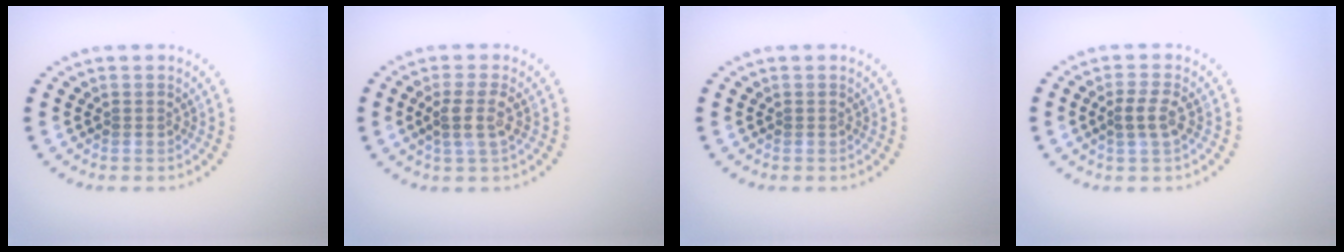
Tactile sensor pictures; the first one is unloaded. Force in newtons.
{"total": 2.3, "press": 2.0, "slide": 1.2}
{"total": 0.0}
{"total": 2.1, "press": 2.0, "slide": 0.7}